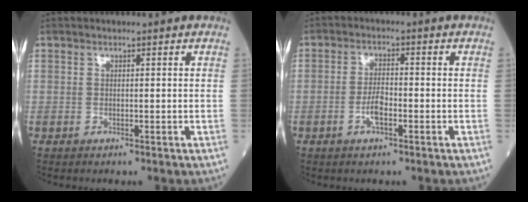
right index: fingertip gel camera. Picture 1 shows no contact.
{"total": 3.3, "force": [-1.3, 0.9, 2.9], "torque": [-0.058, 0.003, -0.025]}